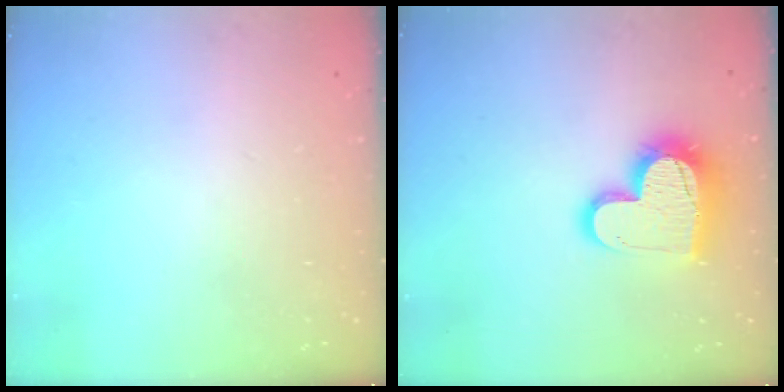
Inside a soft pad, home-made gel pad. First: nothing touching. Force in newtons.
{"total": 15.9, "press": 15.9, "slide": 1.1}